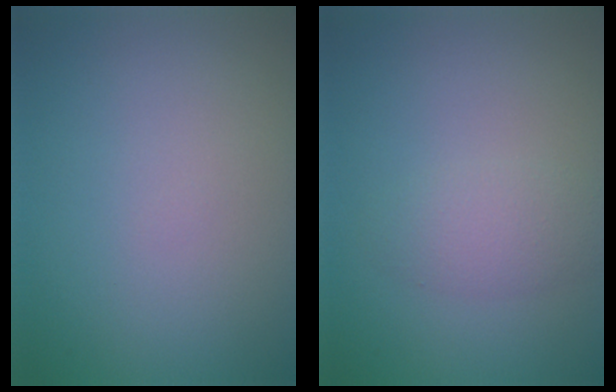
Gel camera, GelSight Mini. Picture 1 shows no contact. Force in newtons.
{"total": 2.3, "press": 2.3, "slide": 0.1}